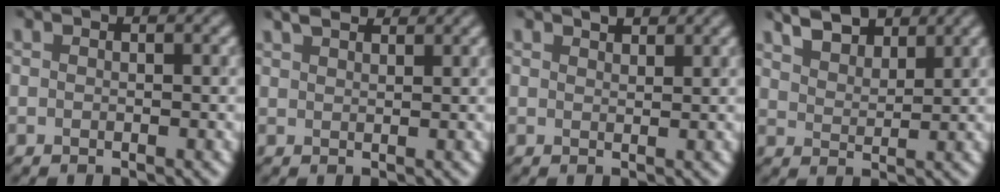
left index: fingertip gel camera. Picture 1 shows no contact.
{"total": 2.3, "force": [2.2, 0.3, 0.6], "torque": [-0.008, 0.011, 0.043]}
{"total": 1.4, "force": [1.3, 0.4, 0.4], "torque": [-0.007, 0.003, 0.023]}
{"total": 4.5, "force": [4.1, 1.2, 1.5], "torque": [-0.028, 0.007, 0.068]}